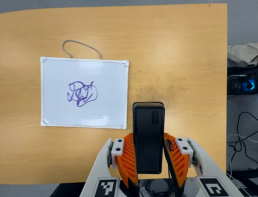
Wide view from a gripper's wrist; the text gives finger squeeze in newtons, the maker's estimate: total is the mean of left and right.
{"total": 4.3, "left": 3.0, "right": 5.7}